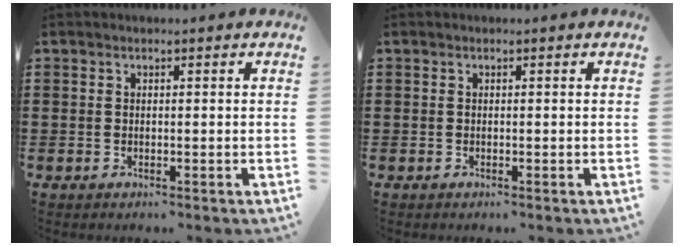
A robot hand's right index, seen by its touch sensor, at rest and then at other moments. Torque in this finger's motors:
{"motor_torque": [0.09, 0.01, 0.00, -0.01]}